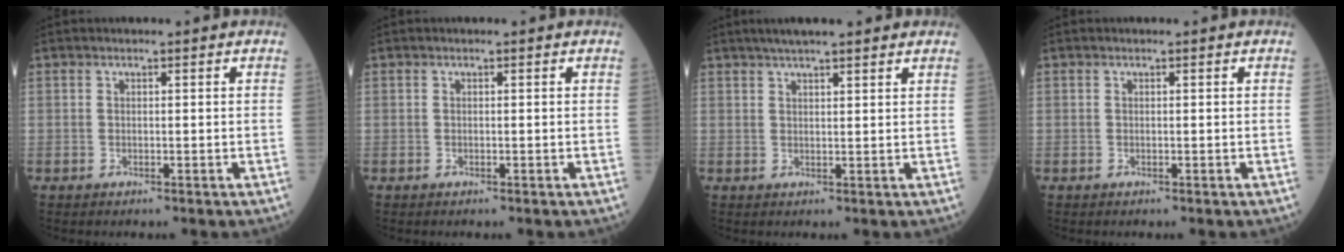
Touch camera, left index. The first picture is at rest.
{"total": 0.0}
{"total": 7.0, "force": [5.7, 0.8, 4.1], "torque": [-0.057, 0.031, 0.082]}
{"total": 0.0}